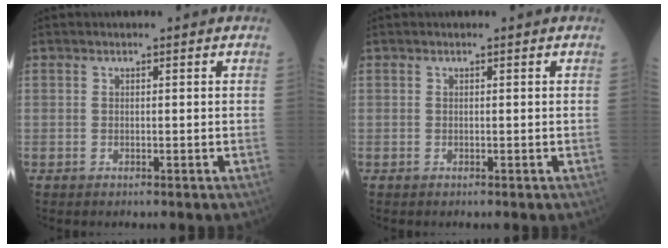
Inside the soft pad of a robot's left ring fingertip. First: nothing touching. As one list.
[{"total": 0.0}]